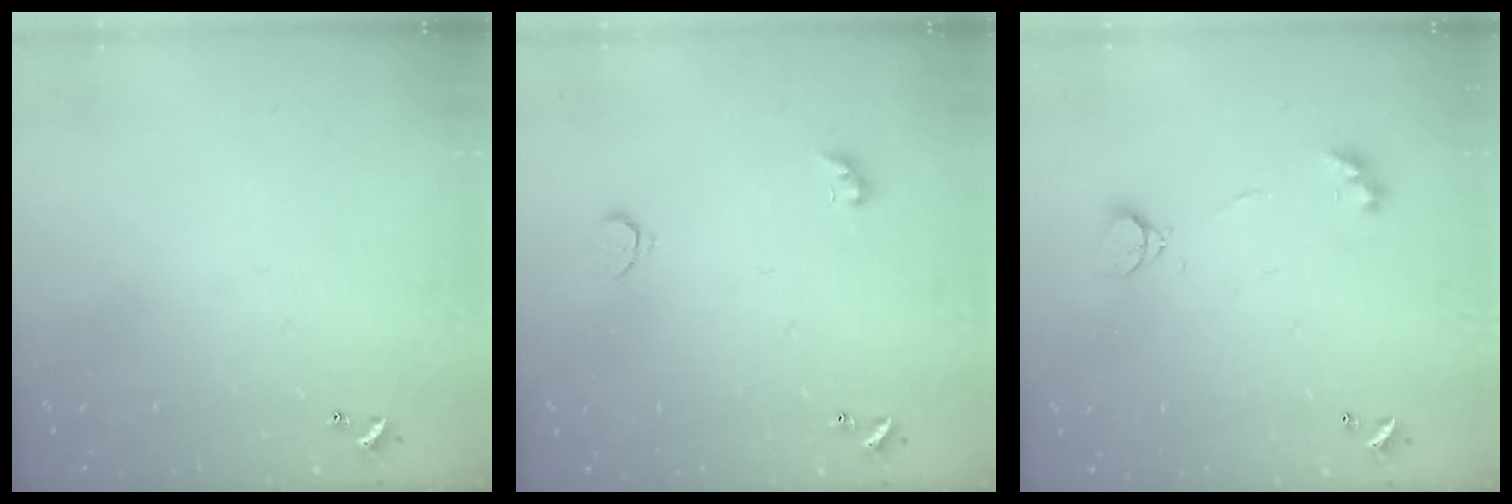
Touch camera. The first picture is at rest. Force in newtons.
{"total": 4.5, "press": 4.5, "slide": 0.8}
{"total": 4.4, "press": 4.3, "slide": 0.8}